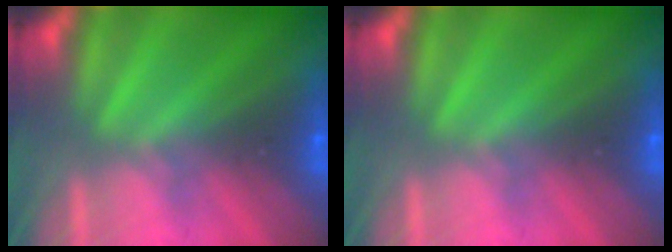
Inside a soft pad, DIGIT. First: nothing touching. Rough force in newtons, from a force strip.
{"total": 0.0}